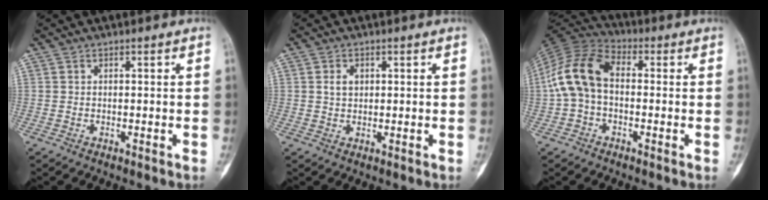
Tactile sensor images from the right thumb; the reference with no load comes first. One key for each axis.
{"total": 2.5, "fx": 0.7, "fy": 1.8, "fz": 1.6, "tx": -0.025, "ty": 0.001, "tz": 0.013}
{"total": 11.5, "fx": -0.2, "fy": 7.6, "fz": 8.6, "tx": -0.170, "ty": 0.032, "tz": -0.018}